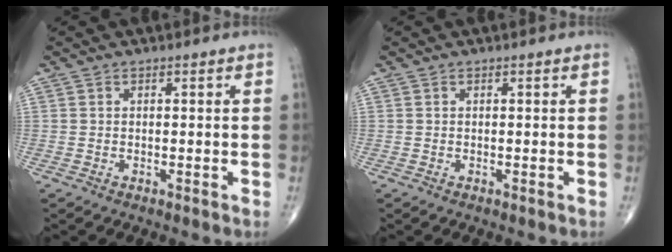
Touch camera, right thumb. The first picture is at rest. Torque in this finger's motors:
{"motor_torque": [-0.03, -0.03, 0.02, -0.02, 0.00]}